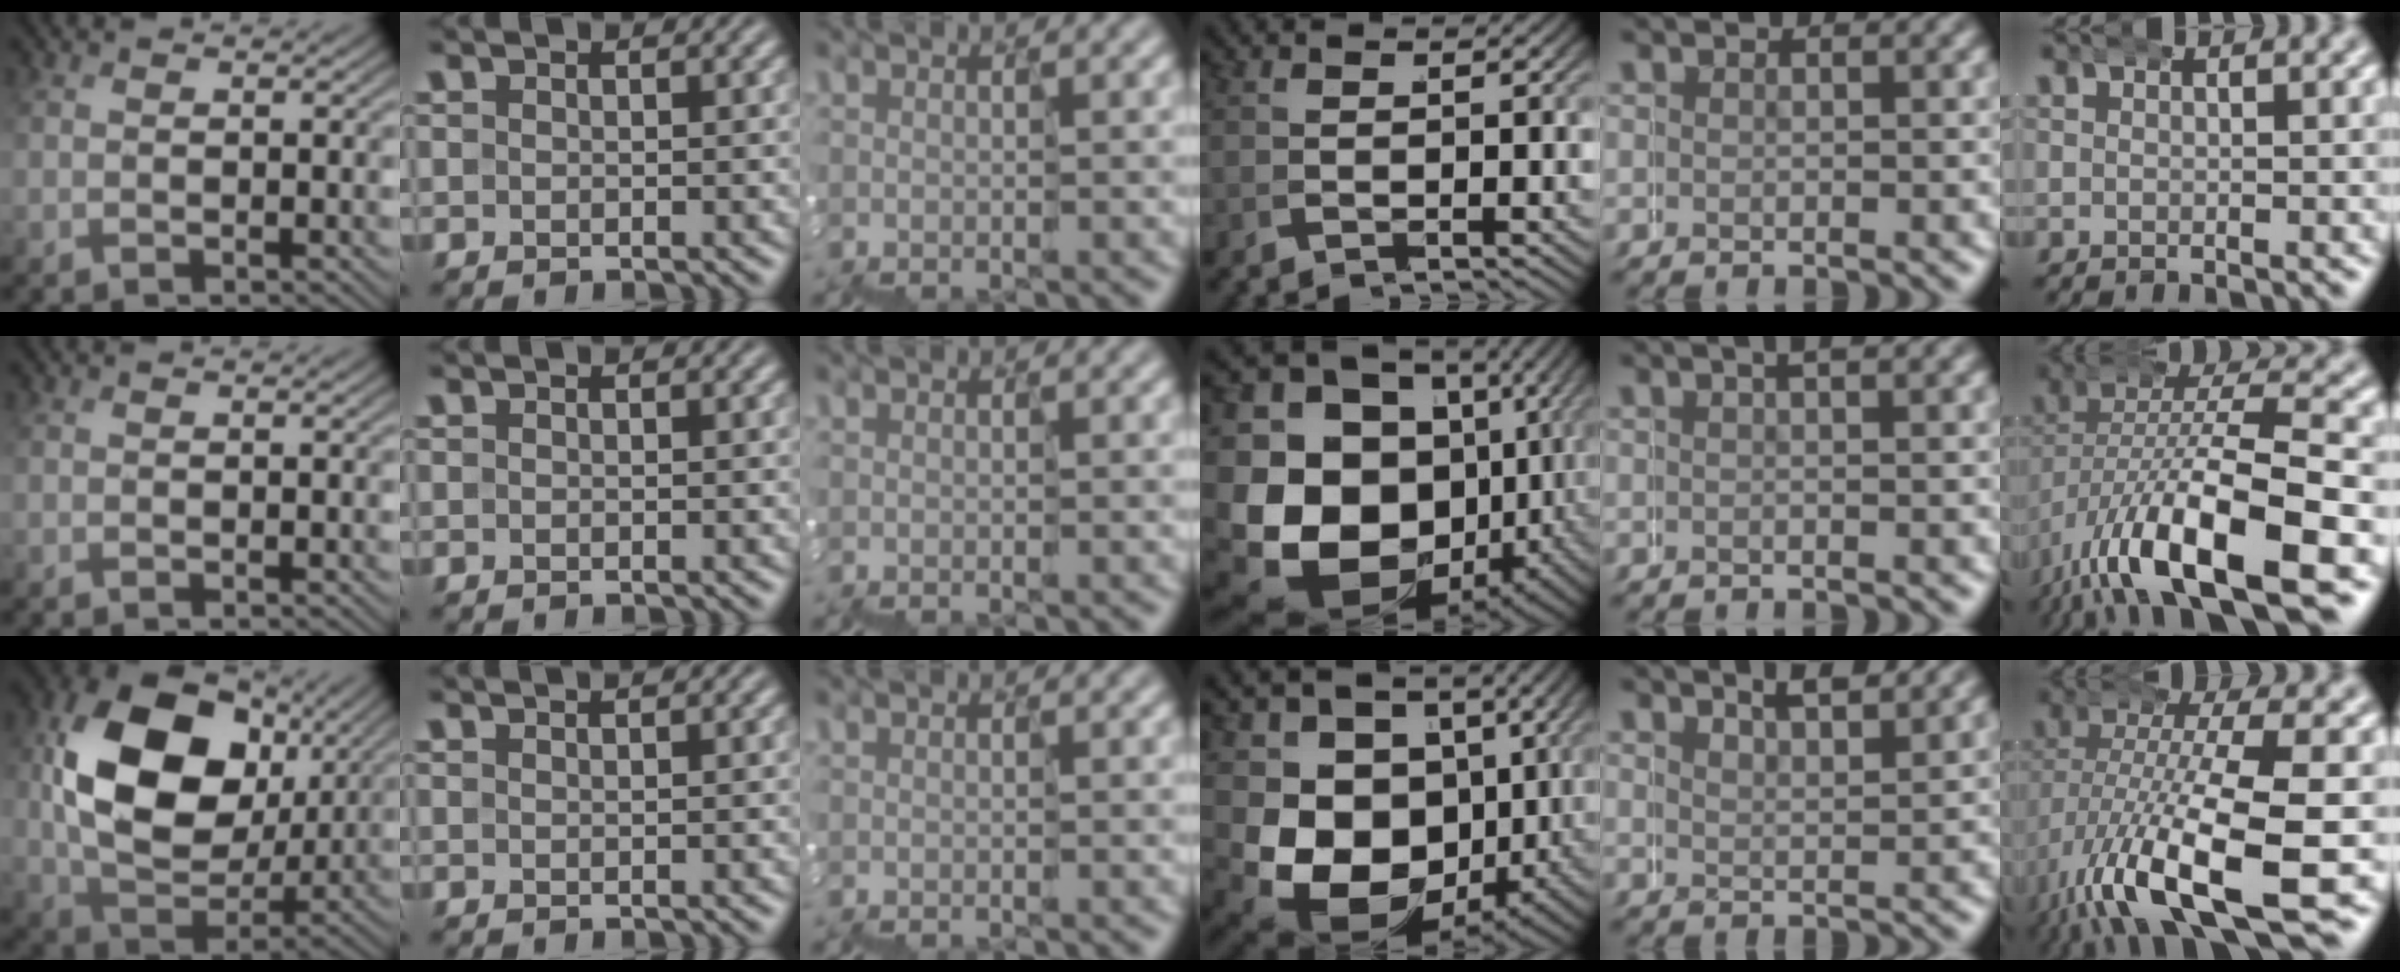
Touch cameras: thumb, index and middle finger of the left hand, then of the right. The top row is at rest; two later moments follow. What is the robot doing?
{"motion": "wrap", "object": "cloth"}